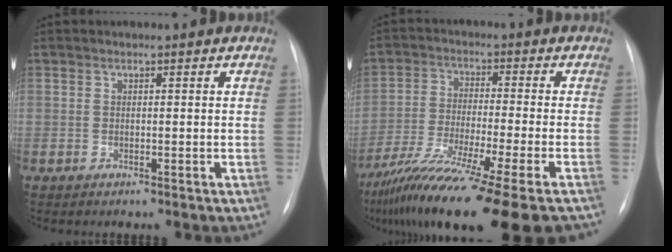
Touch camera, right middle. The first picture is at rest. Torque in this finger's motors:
{"motor_torque": [1.37, -0.76, 0.45, 0.21]}